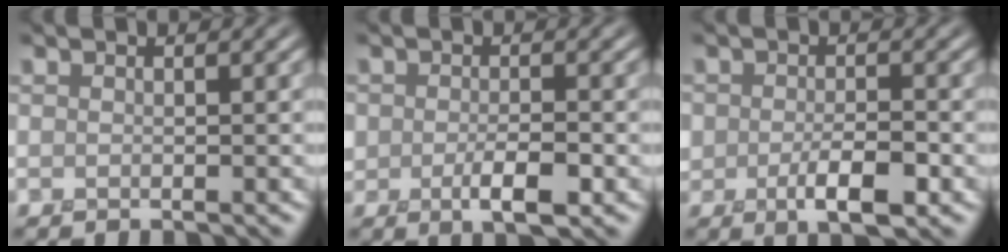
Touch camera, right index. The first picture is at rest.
{"total": 2.8, "force": [-0.6, 1.7, 2.2], "torque": [-0.035, 0.000, -0.009]}
{"total": 3.6, "force": [-1.0, 2.2, 2.7], "torque": [-0.042, -0.001, -0.017]}